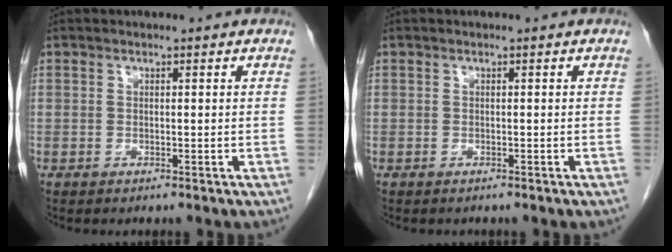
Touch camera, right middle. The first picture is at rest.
{"total": 0.0}